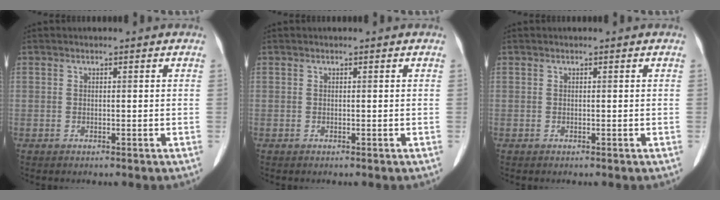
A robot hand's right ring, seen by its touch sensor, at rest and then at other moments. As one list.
[{"total": 0.0}, {"total": 0.0}]